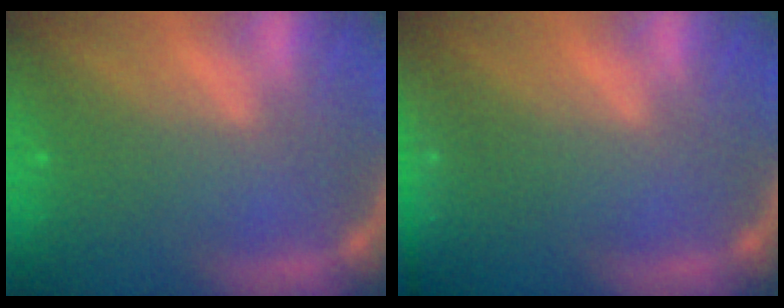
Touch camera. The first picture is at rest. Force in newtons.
{"total": 6.5}